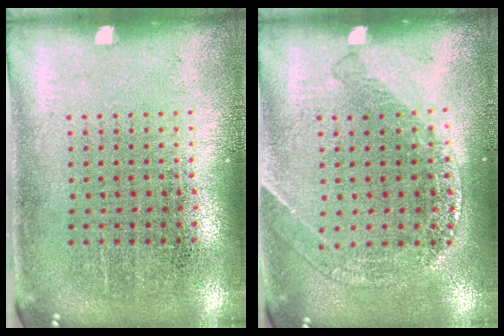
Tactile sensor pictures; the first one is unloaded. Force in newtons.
{"total": 1.3, "press": 1.3, "slide": 0.1}